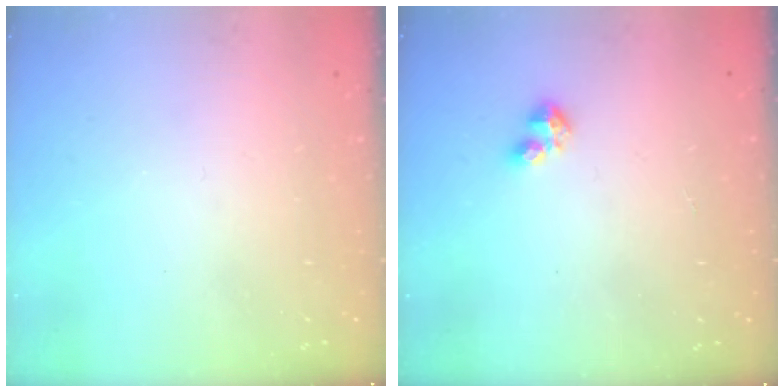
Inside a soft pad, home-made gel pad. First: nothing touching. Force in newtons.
{"total": 2.4, "press": 2.4, "slide": 0.5}